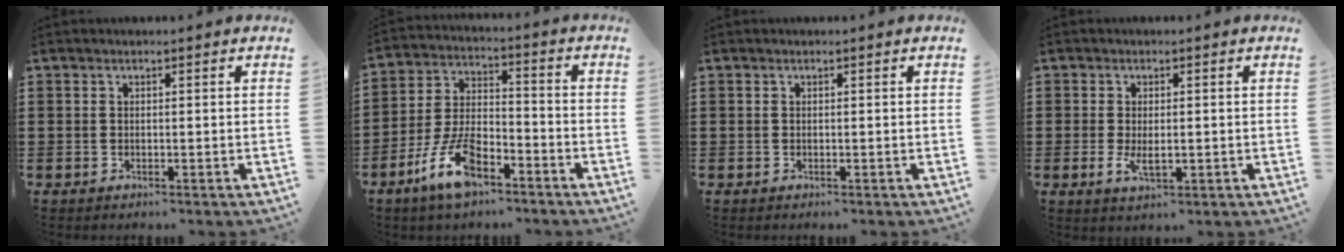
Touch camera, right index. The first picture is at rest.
{"total": 9.5, "force": [-5.7, 3.7, 6.6], "torque": [-0.158, 0.001, -0.111]}
{"total": 0.0}
{"total": 2.9, "force": [-0.3, 1.3, 2.6], "torque": [-0.048, 0.000, -0.004]}